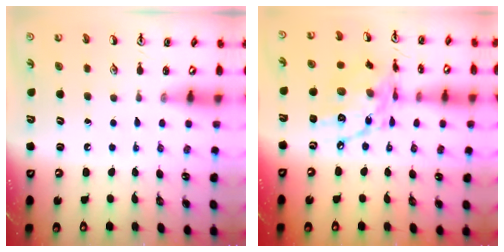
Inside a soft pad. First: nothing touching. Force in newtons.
{"total": 16.7, "press": 16.6, "slide": 1.7}